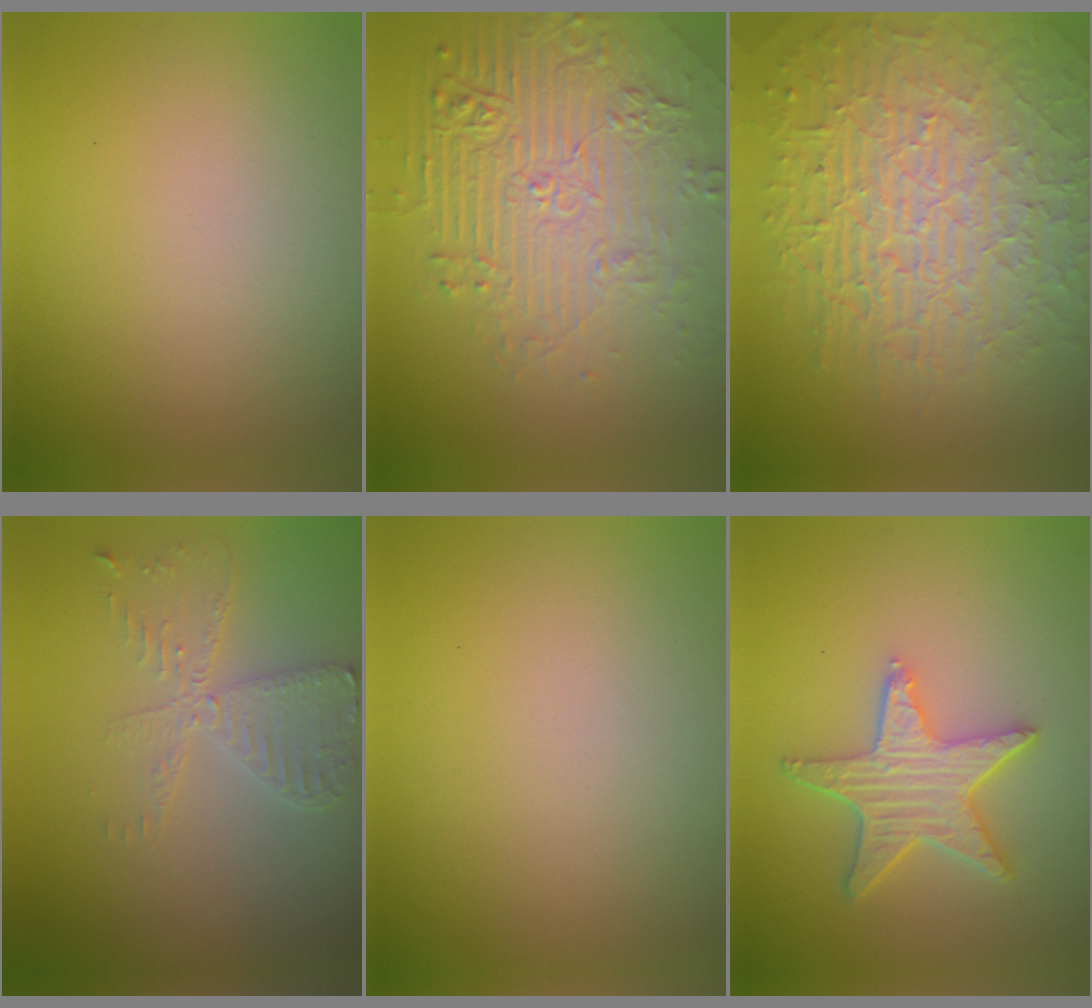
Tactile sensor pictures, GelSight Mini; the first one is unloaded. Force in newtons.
{"total": 8.1, "press": 5.8, "slide": 5.7}
{"total": 10.2, "press": 6.7, "slide": 7.8}
{"total": 3.5, "press": 3.0, "slide": 1.8}
{"total": 0.0}
{"total": 4.8, "press": 4.2, "slide": 2.4}